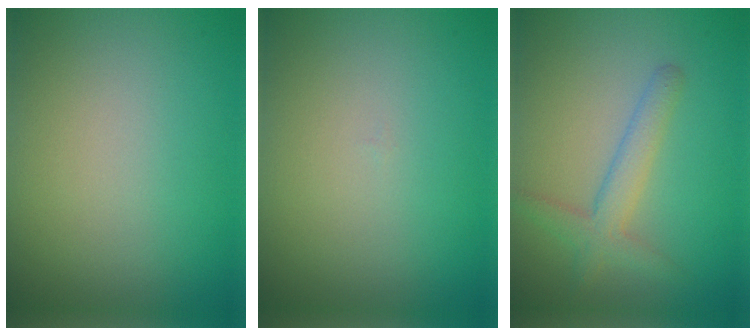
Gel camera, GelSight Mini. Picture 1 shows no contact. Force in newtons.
{"total": 0.0}
{"total": 2.9, "press": 2.8, "slide": 0.2}